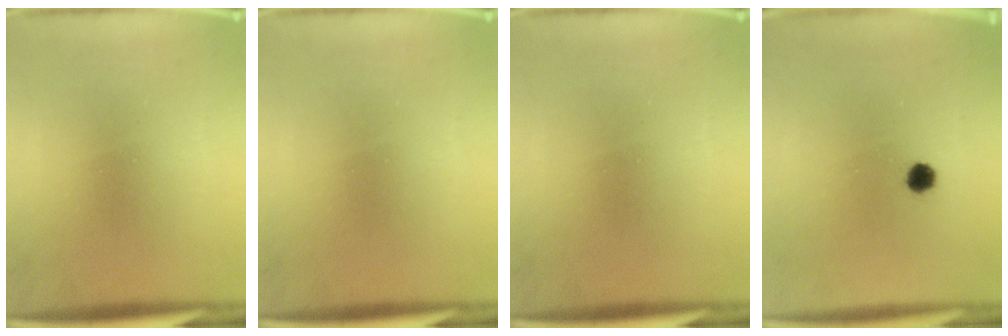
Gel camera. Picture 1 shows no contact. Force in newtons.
{"total": 0.0}
{"total": 0.0}
{"total": 1.8}